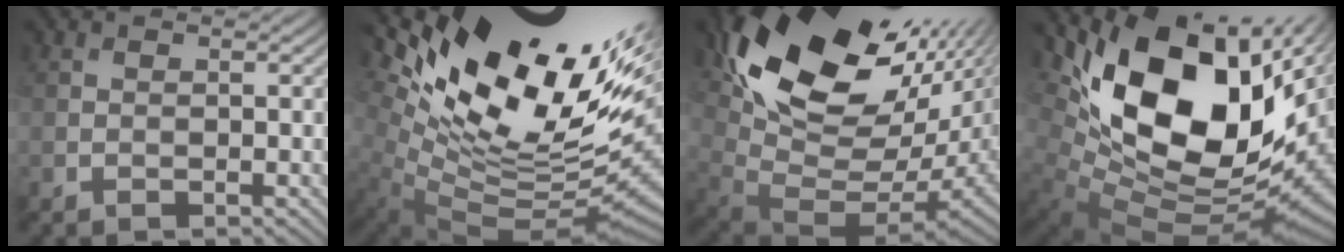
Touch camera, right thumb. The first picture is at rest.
{"total": 17.2, "force": [5.4, 7.8, 14.3], "torque": [-0.234, -0.022, 0.125]}
{"total": 18.9, "force": [7.4, 10.6, 13.8], "torque": [-0.242, -0.018, 0.174]}
{"total": 18.2, "force": [4.6, 10.1, 14.4], "torque": [-0.267, -0.016, 0.092]}